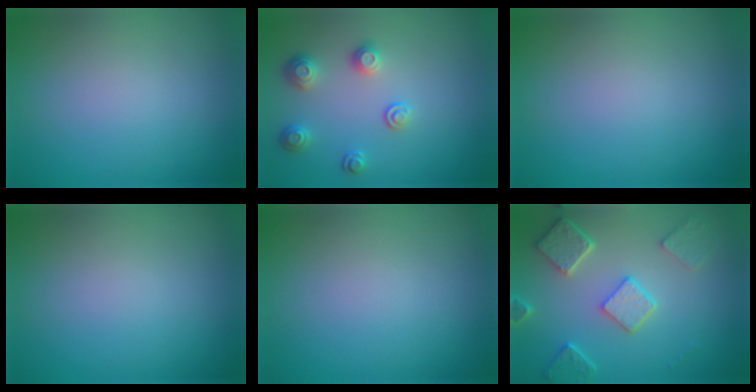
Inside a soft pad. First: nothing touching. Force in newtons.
{"total": 2.5, "press": 2.3, "slide": 0.9}
{"total": 0.0}
{"total": 0.0}
{"total": 0.0}
{"total": 4.9, "press": 3.8, "slide": 3.2}